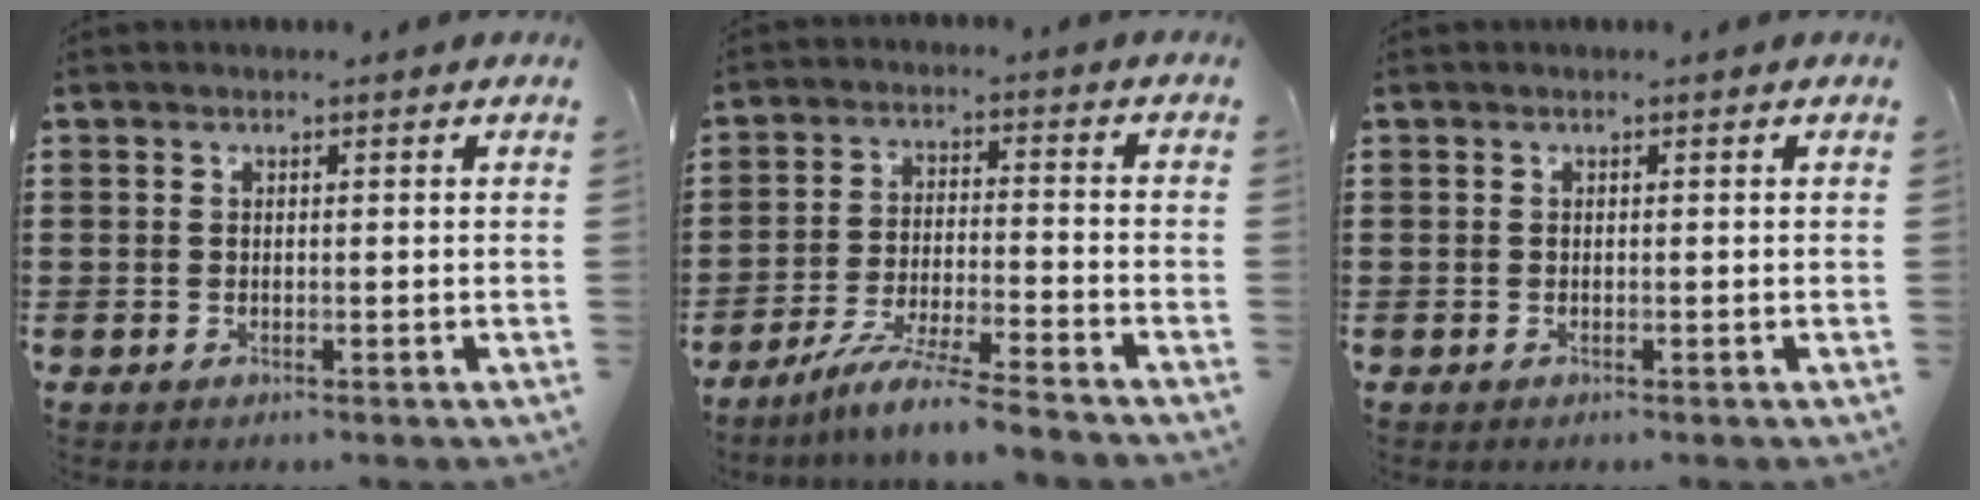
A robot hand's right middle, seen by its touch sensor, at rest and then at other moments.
{"total": 7.0, "force": [-6.3, -0.6, 3.0], "torque": [-0.062, -0.016, -0.123]}
{"total": 0.0}